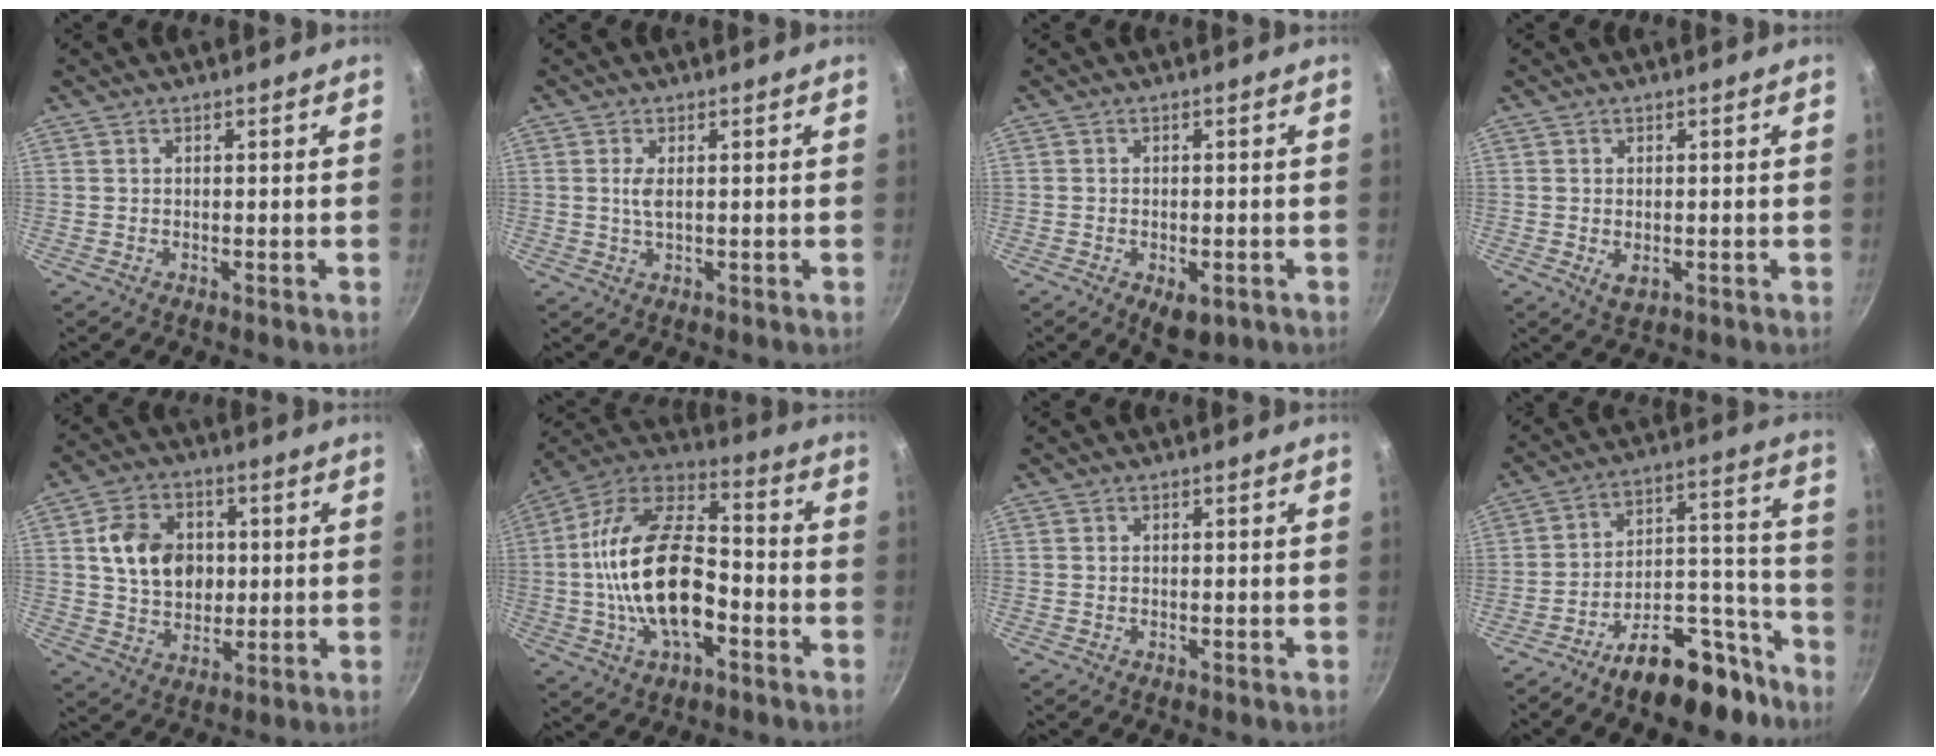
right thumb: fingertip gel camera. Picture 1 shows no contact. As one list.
[{"total": 2.4, "force": [0.4, 0.9, 2.1], "torque": [-0.044, -0.002, 0.008]}, {"total": 5.3, "force": [-2.1, 3.0, 3.9], "torque": [-0.039, 0.004, -0.021]}, {"total": 2.7, "force": [-0.4, 1.7, 2.0], "torque": [-0.033, -0.007, -0.004]}, {"total": 12.4, "force": [1.7, 9.6, 7.6], "torque": [-0.103, 0.002, 0.030]}, {"total": 21.8, "force": [-4.2, 11.7, 18.0], "torque": [-0.316, 0.045, -0.090]}, {"total": 0.7, "force": [0.1, 0.6, 0.3], "torque": [-0.003, 0.003, 0.001]}, {"total": 18.8, "force": [-13.3, 8.4, 10.3], "torque": [-0.099, 0.117, -0.202]}]